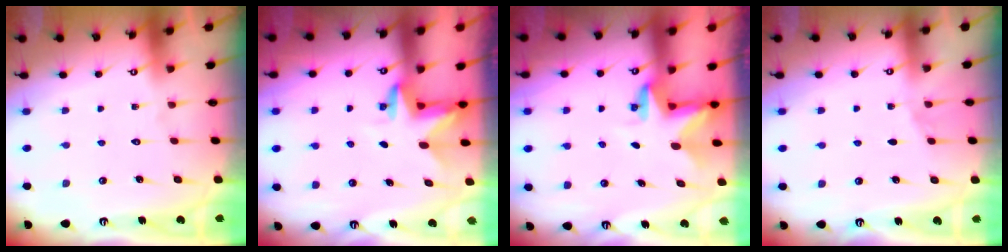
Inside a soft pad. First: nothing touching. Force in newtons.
{"total": 3.4, "press": 3.4, "slide": 0.1}
{"total": 2.8, "press": 2.8, "slide": 0.2}
{"total": 4.5, "press": 3.8, "slide": 2.4}